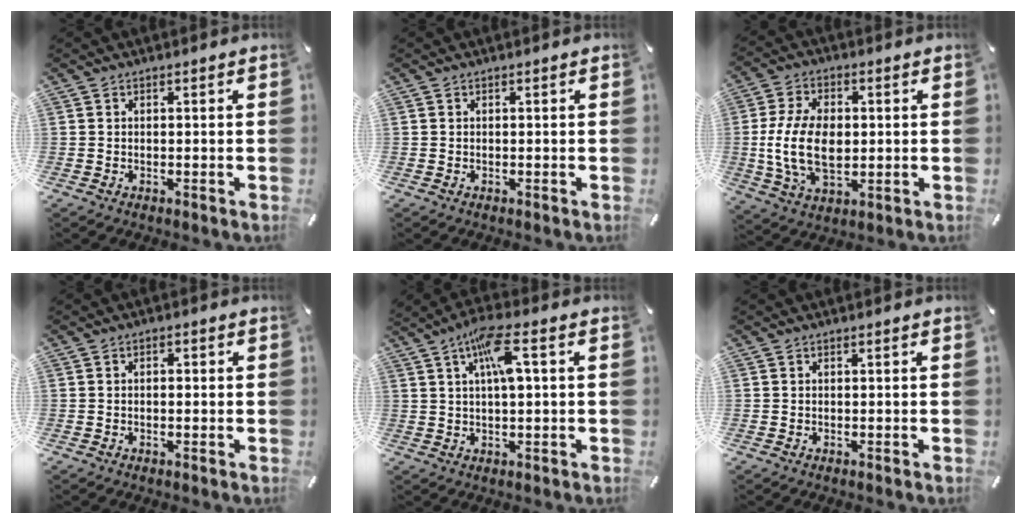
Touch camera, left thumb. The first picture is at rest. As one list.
[{"total": 0.0}, {"total": 14.1, "force": [-0.4, 9.0, 10.9], "torque": [-0.240, 0.006, -0.004]}, {"total": 1.5, "force": [-0.4, 0.8, 1.1], "torque": [-0.022, 0.003, -0.008]}, {"total": 8.9, "force": [2.8, 2.5, 8.1], "torque": [-0.149, 0.006, 0.047]}, {"total": 0.0}]